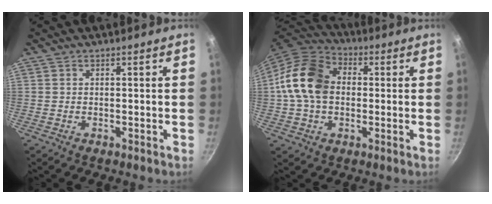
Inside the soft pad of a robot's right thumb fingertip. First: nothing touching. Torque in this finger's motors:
{"motor_torque": [2.02, 2.25, 1.34, -0.26, 0.57]}